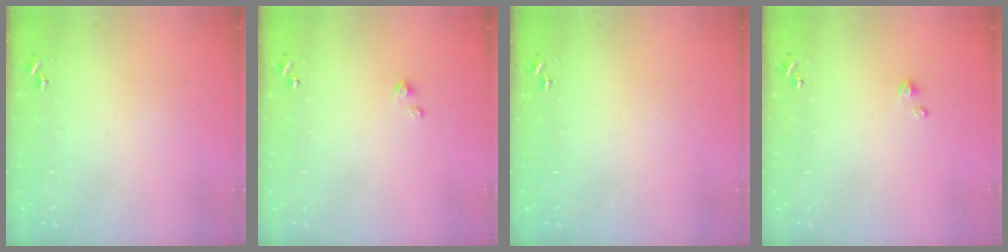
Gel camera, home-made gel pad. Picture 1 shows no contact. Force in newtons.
{"total": 2.4, "press": 2.4, "slide": 0.3}
{"total": 0.0}
{"total": 2.4, "press": 2.4, "slide": 0.3}